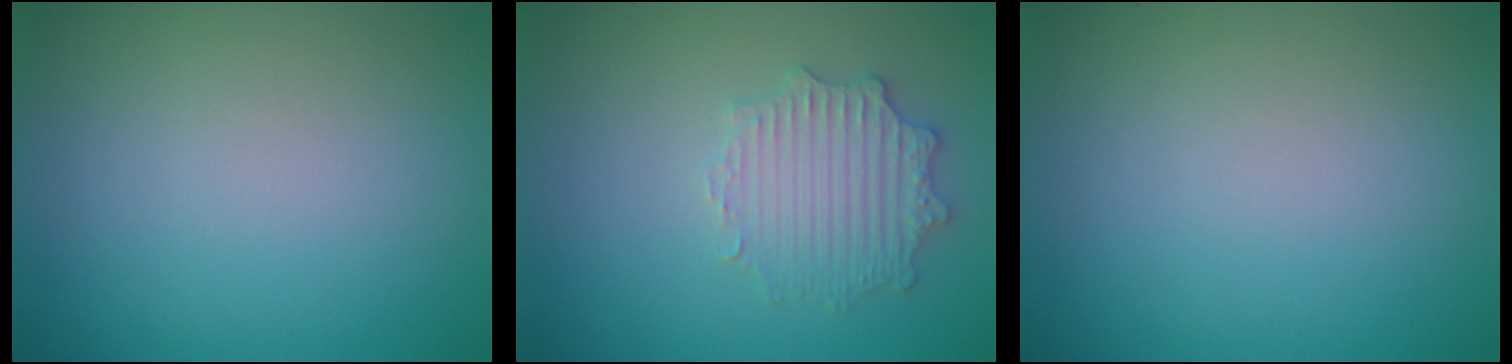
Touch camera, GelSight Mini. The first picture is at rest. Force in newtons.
{"total": 2.9, "press": 2.9, "slide": 0.1}
{"total": 0.0}